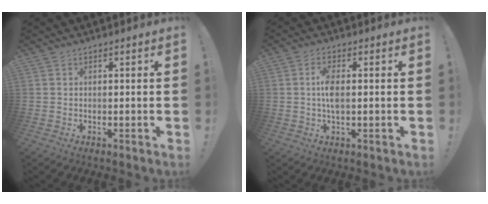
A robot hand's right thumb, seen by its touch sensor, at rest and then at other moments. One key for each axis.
{"total": 5.7, "fx": 0.2, "fy": 2.3, "fz": 5.2, "tx": -0.102, "ty": 0.000, "tz": -0.001}